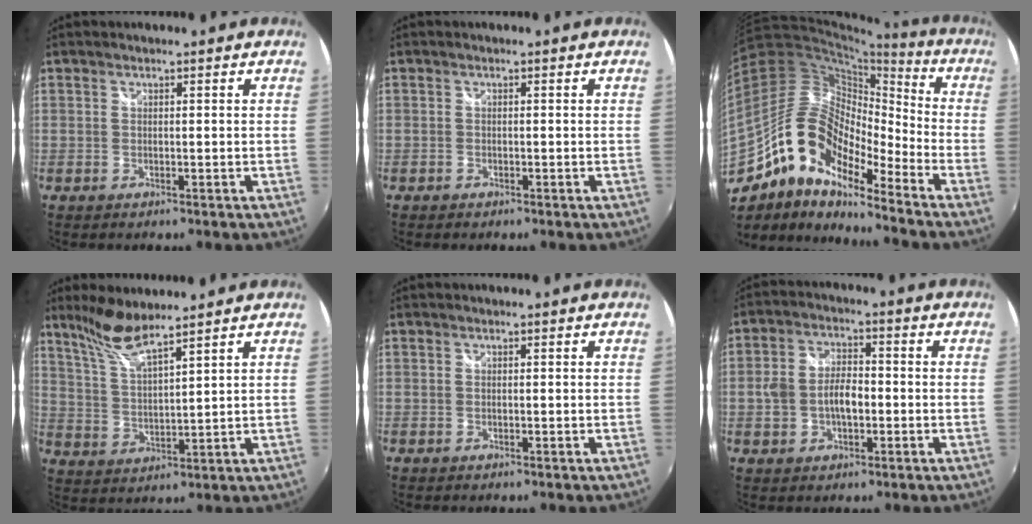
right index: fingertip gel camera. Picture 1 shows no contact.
{"total": 0.7, "force": [-0.6, 0.4, 0.1], "torque": [-0.004, 0.000, -0.010]}
{"total": 16.8, "force": [-10.6, 6.7, 11.2], "torque": [-0.195, 0.004, -0.219]}
{"total": 8.0, "force": [6.6, 0.7, 4.3], "torque": [-0.091, 0.002, 0.139]}
{"total": 0.0}
{"total": 7.5, "force": [-1.5, 4.6, 5.7], "torque": [-0.112, 0.011, -0.020]}